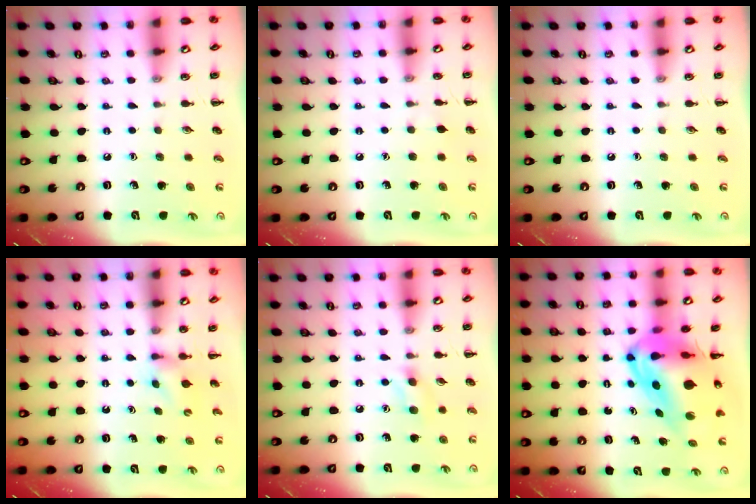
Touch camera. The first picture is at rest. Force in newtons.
{"total": 3.4, "press": 3.1, "slide": 1.2}
{"total": 0.0}
{"total": 3.5, "press": 3.3, "slide": 1.0}
{"total": 5.1, "press": 4.8, "slide": 1.7}
{"total": 12.7, "press": 12.0, "slide": 4.1}